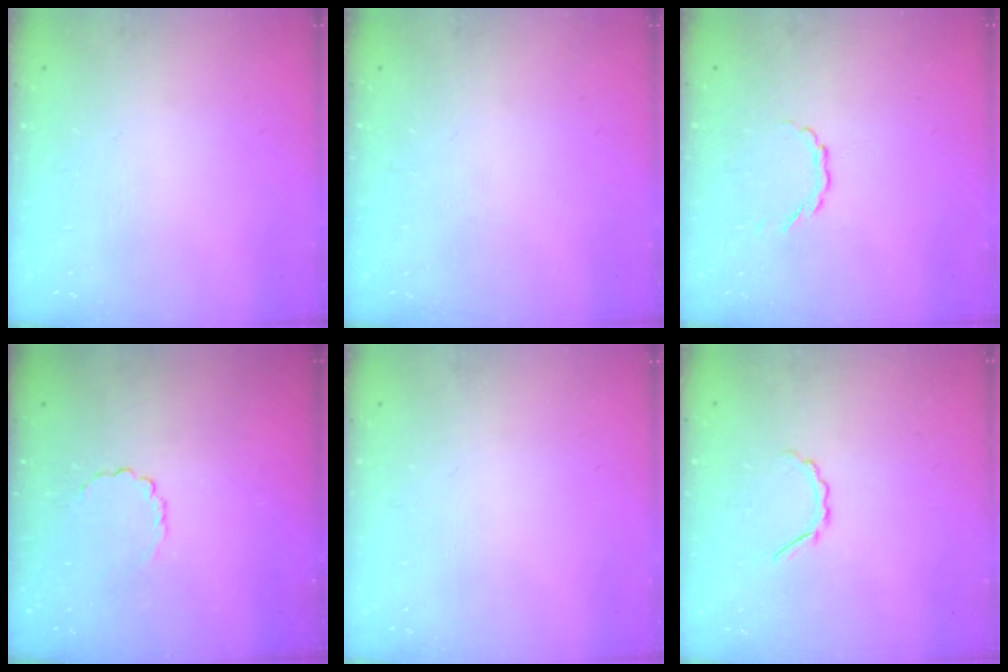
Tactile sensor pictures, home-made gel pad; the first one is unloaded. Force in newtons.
{"total": 0.0}
{"total": 2.8, "press": 2.7, "slide": 0.8}
{"total": 3.0, "press": 2.8, "slide": 1.0}
{"total": 0.0}
{"total": 2.9, "press": 2.7, "slide": 0.8}